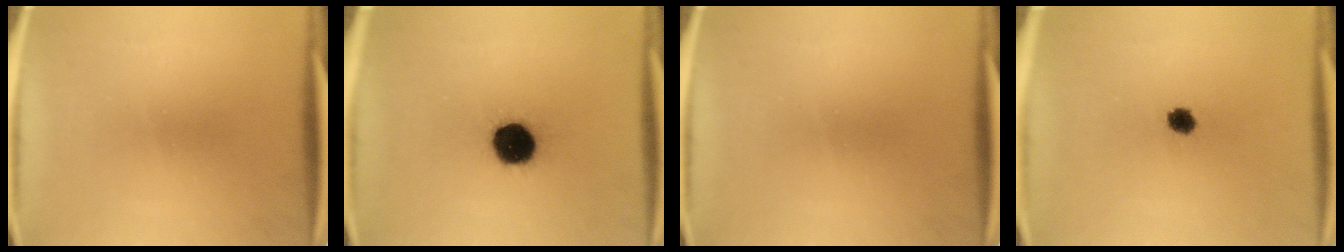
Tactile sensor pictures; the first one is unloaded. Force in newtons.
{"total": 13.1}
{"total": 0.0}
{"total": 3.0}